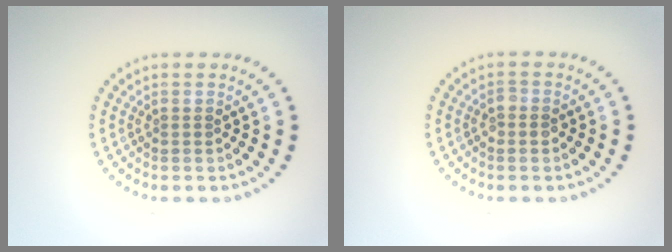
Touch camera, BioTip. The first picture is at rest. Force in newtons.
{"total": 1.1, "press": 1.0, "slide": 0.3}